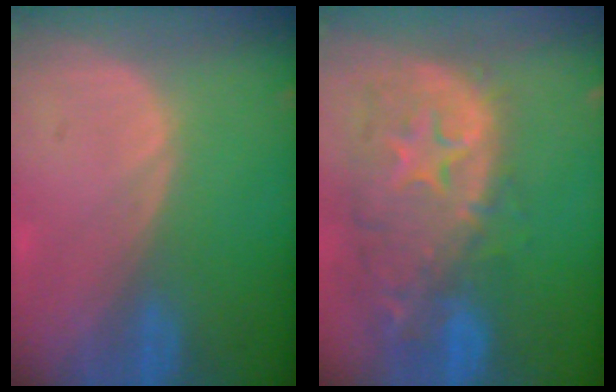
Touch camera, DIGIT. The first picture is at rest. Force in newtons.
{"total": 14.0, "press": 11.3, "slide": 8.3}